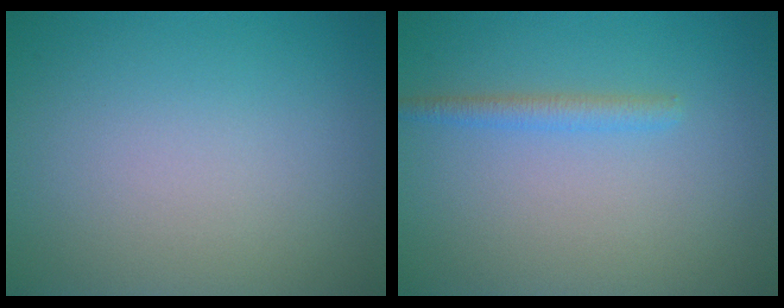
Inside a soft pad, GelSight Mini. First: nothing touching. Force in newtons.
{"total": 1.6, "press": 1.6, "slide": 0.0}